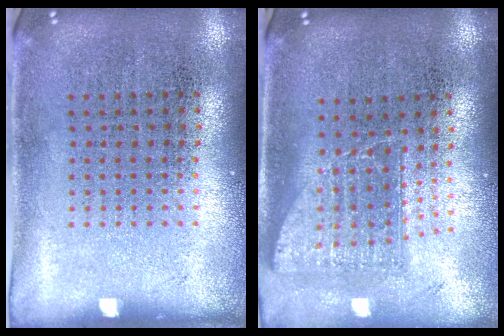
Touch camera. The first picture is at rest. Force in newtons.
{"total": 1.6, "press": 1.2, "slide": 1.0}